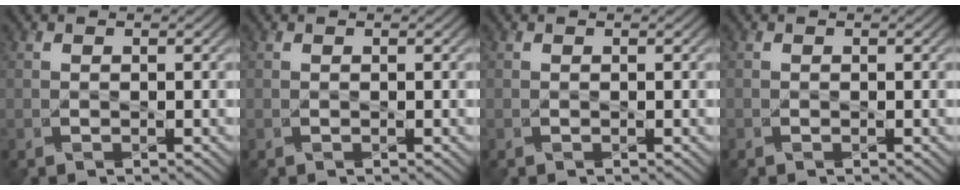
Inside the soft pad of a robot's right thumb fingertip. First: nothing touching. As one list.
[{"total": 0.0}, {"total": 0.0}, {"total": 0.0}]